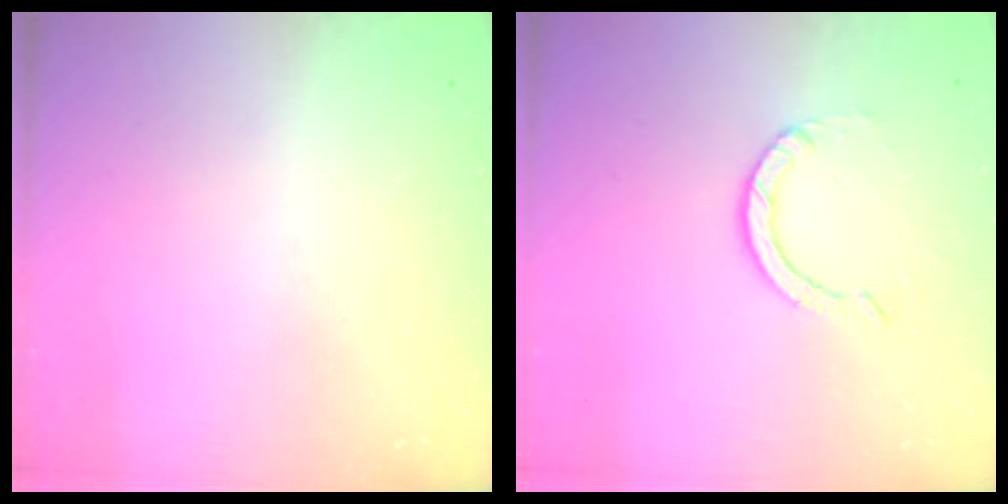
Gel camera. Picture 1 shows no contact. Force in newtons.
{"total": 3.6, "press": 3.6, "slide": 0.3}